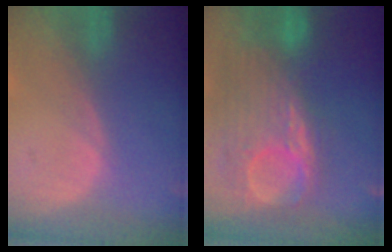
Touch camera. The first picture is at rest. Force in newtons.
{"total": 11.8, "press": 10.6, "slide": 5.1}